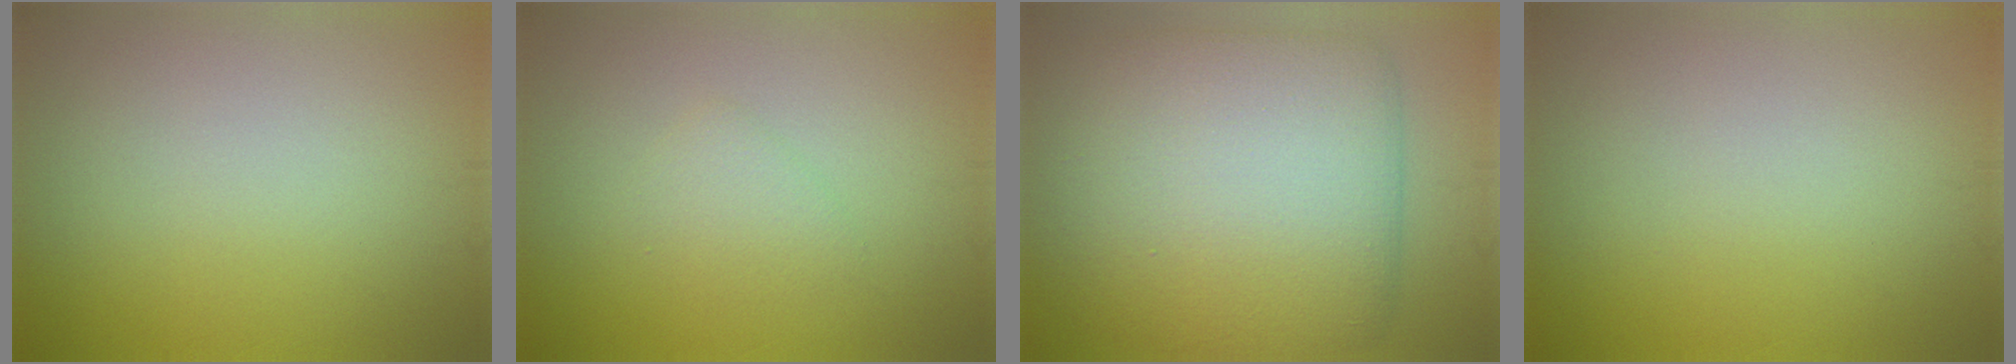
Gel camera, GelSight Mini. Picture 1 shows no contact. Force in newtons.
{"total": 1.5, "press": 1.5, "slide": 0.1}
{"total": 12.3, "press": 12.3, "slide": 0.5}
{"total": 0.0}